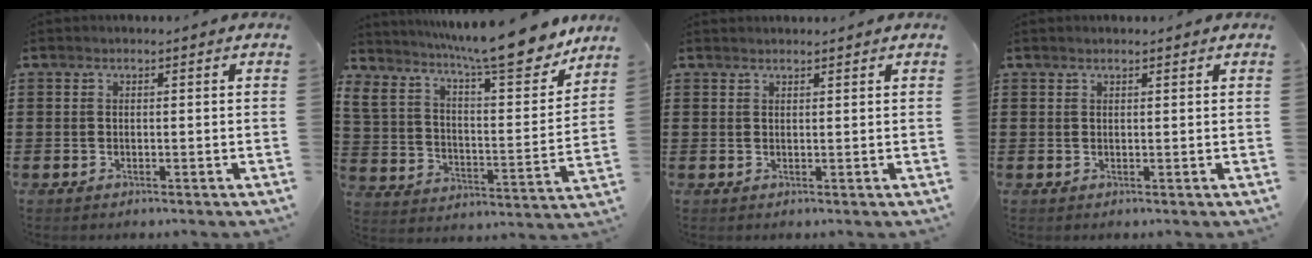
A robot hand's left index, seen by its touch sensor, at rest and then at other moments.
{"total": 12.7, "force": [10.9, 1.2, 6.4], "torque": [-0.138, -0.073, 0.182]}
{"total": 1.0, "force": [1.0, 0.1, 0.1], "torque": [-0.003, -0.001, 0.019]}
{"total": 0.7, "force": [0.6, 0.2, 0.4], "torque": [-0.008, 0.001, 0.011]}